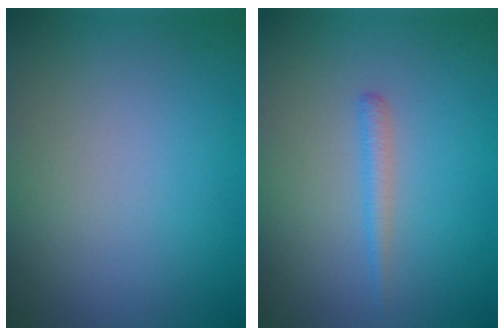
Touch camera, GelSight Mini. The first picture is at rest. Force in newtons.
{"total": 1.2, "press": 1.2, "slide": 0.0}